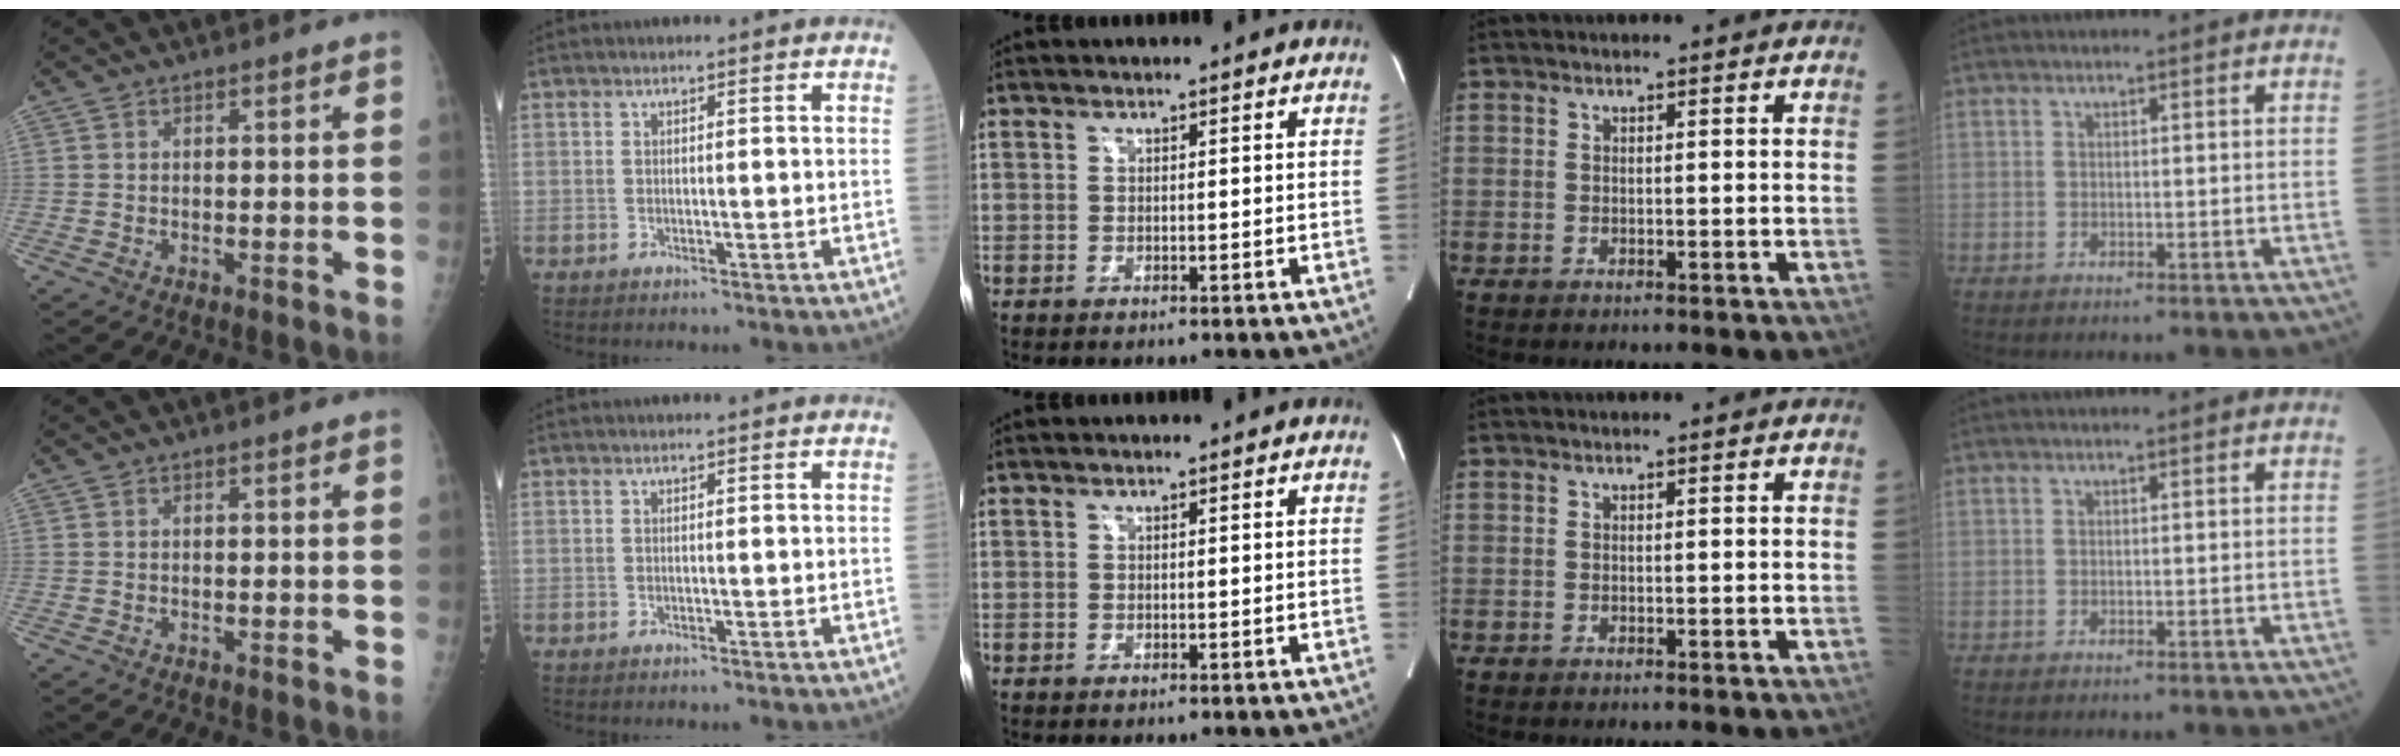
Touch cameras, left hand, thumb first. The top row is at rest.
{}